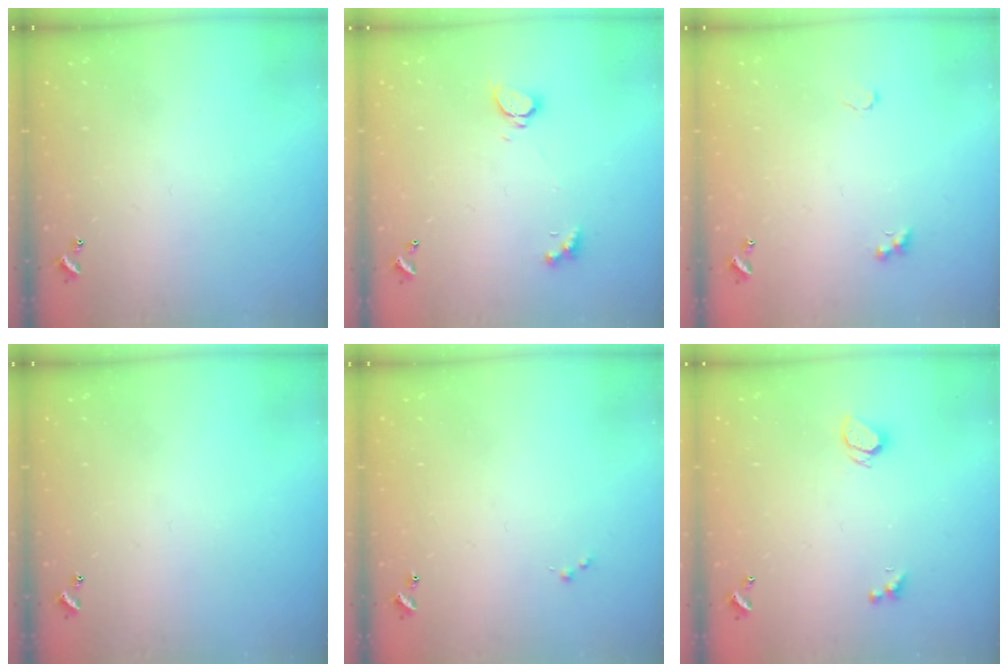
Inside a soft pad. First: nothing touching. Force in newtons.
{"total": 2.2, "press": 2.2, "slide": 0.3}
{"total": 2.8, "press": 2.7, "slide": 0.6}
{"total": 0.0}
{"total": 0.0}
{"total": 1.8, "press": 1.7, "slide": 0.5}